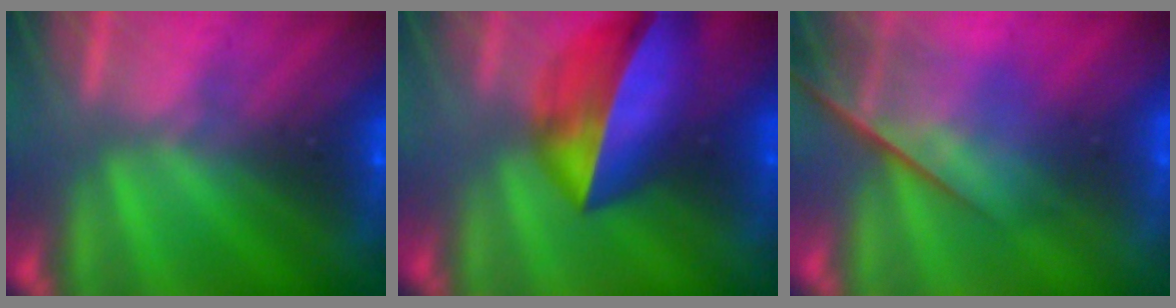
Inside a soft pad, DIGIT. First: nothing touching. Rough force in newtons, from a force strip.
{"total": 6.0}
{"total": 4.7}